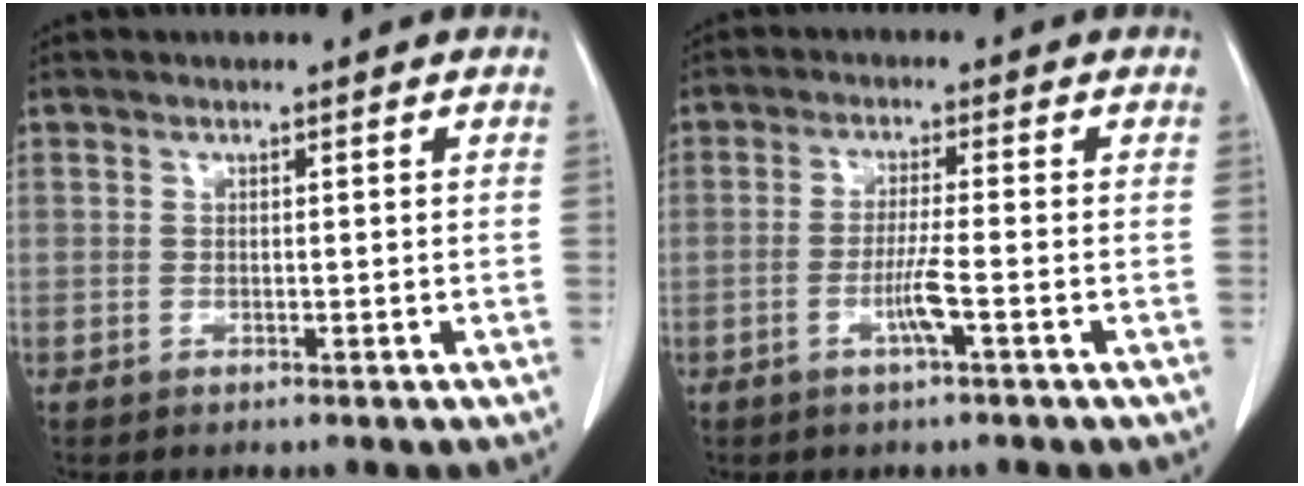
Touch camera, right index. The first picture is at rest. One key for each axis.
{"total": 3.9, "fx": -1.5, "fy": -0.5, "fz": 3.5, "tx": -0.069, "ty": -0.006, "tz": -0.032}